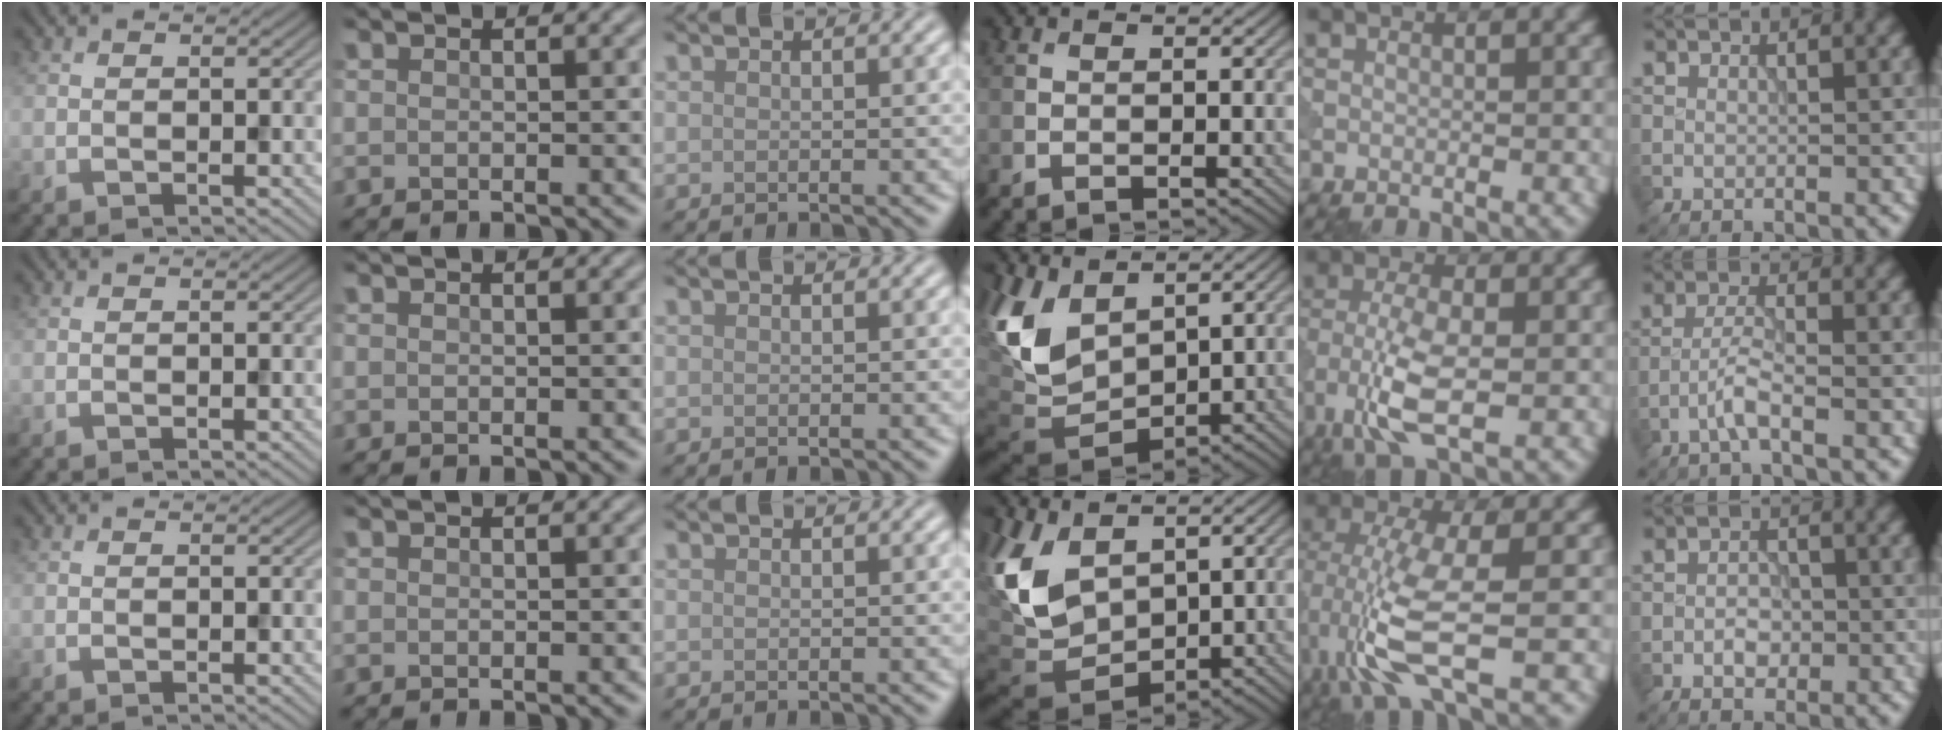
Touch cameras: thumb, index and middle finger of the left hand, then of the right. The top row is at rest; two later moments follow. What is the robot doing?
{"motion": "wipe", "object": "makeup brush"}